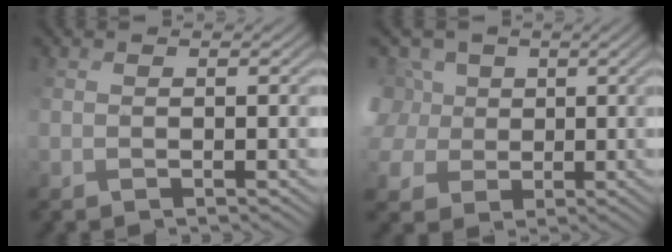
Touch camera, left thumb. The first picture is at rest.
{"total": 10.7, "force": [2.8, 9.0, 5.1], "torque": [-0.161, 0.023, 0.027]}